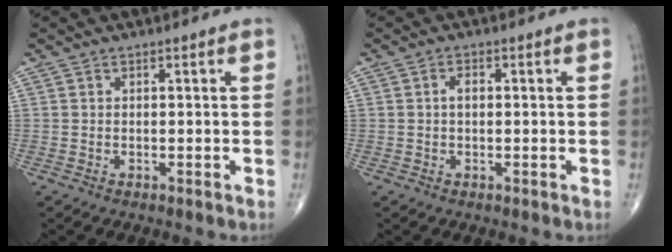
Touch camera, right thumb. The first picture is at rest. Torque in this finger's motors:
{"motor_torque": [-0.16, 1.13, 0.73, 0.07, -0.03]}